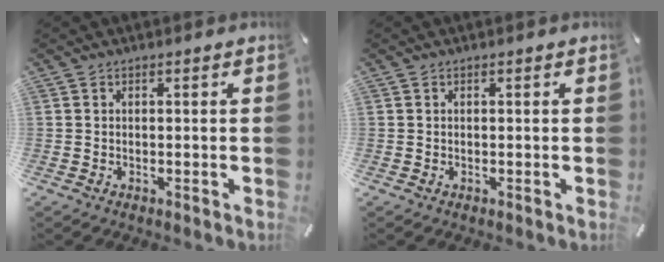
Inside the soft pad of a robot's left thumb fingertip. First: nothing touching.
{"total": 0.0}